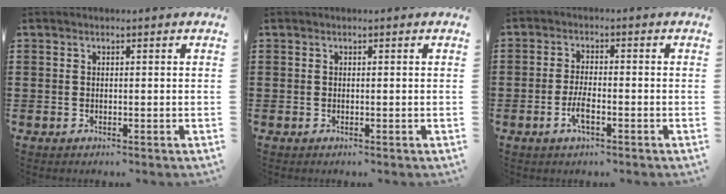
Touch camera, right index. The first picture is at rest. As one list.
[{"total": 0.0}, {"total": 3.4, "force": [-1.4, 0.9, 2.9], "torque": [-0.065, -0.006, -0.028]}]